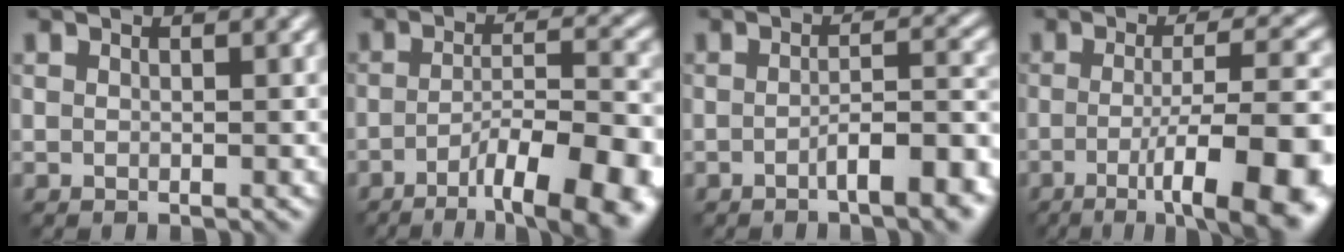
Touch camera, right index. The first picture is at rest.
{"total": 12.1, "force": [-6.2, 3.3, 9.8], "torque": [-0.127, -0.007, -0.087]}
{"total": 6.1, "force": [-2.9, 1.6, 5.2], "torque": [-0.066, 0.006, -0.049]}
{"total": 12.2, "force": [-3.6, 3.3, 11.2], "torque": [-0.138, -0.005, -0.045]}